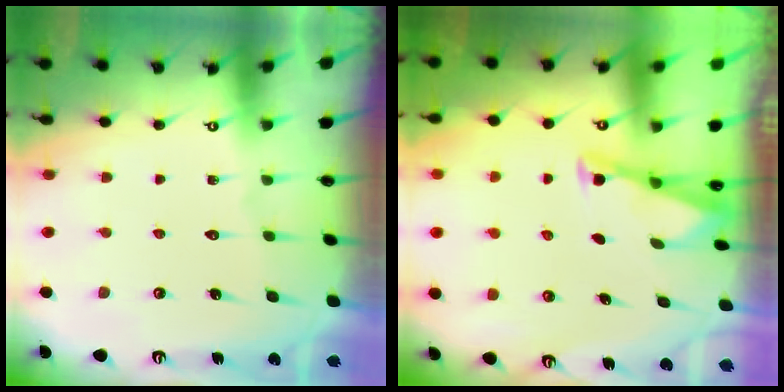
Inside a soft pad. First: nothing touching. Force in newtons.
{"total": 2.9, "press": 2.9, "slide": 0.3}